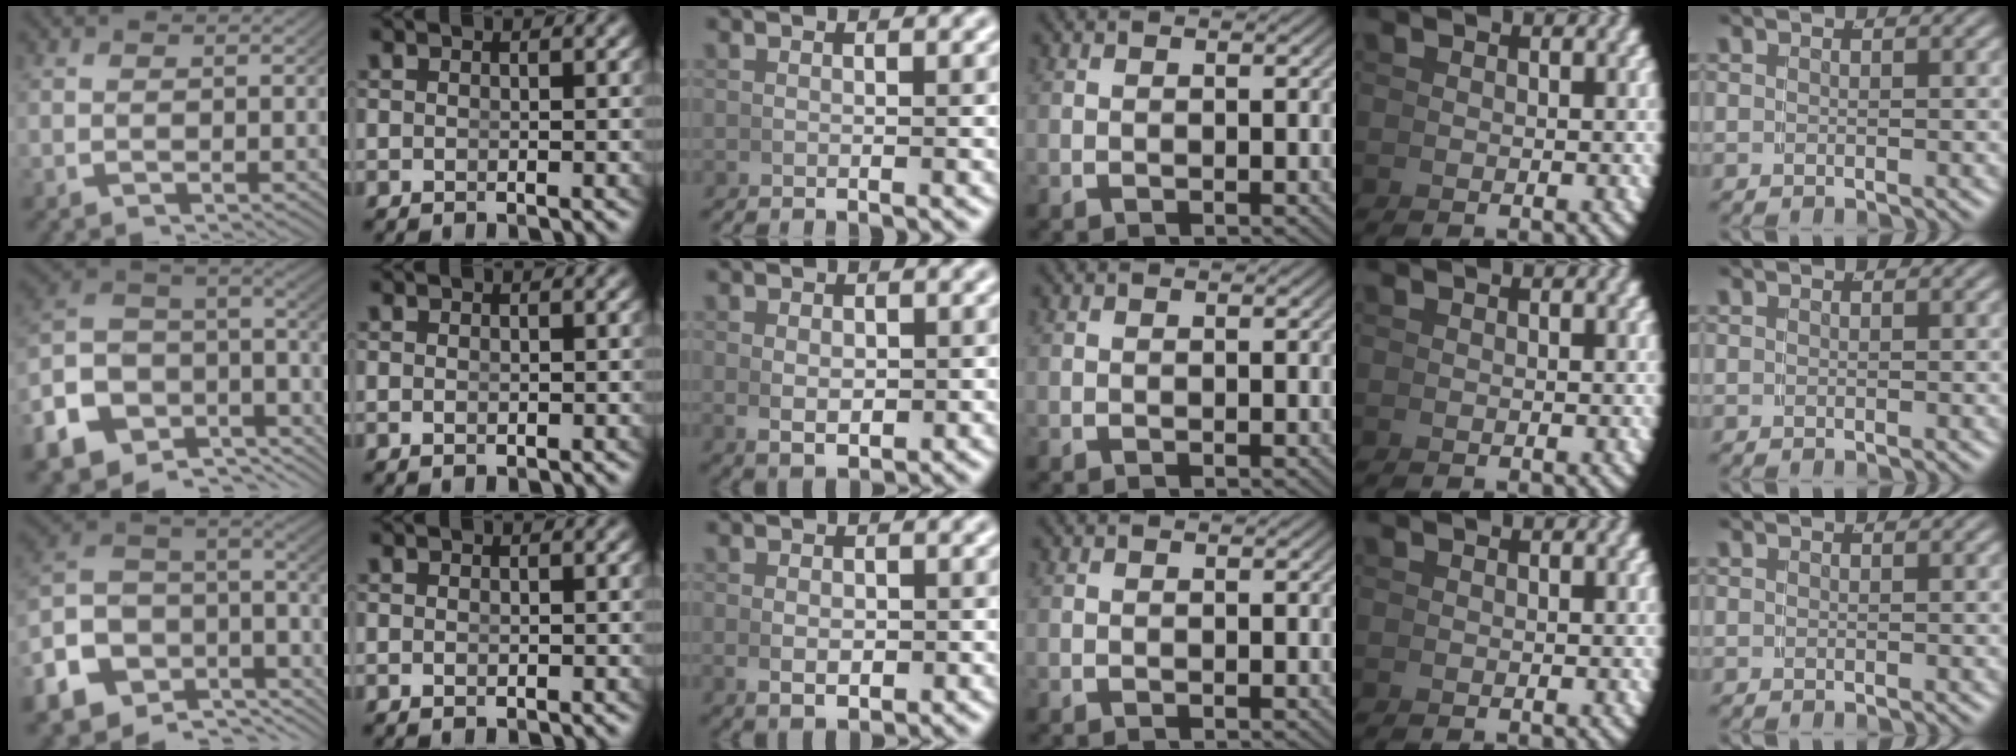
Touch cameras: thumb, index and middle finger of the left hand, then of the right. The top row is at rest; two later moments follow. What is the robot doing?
{"motion": "lift_and_place", "object": "hoodie"}